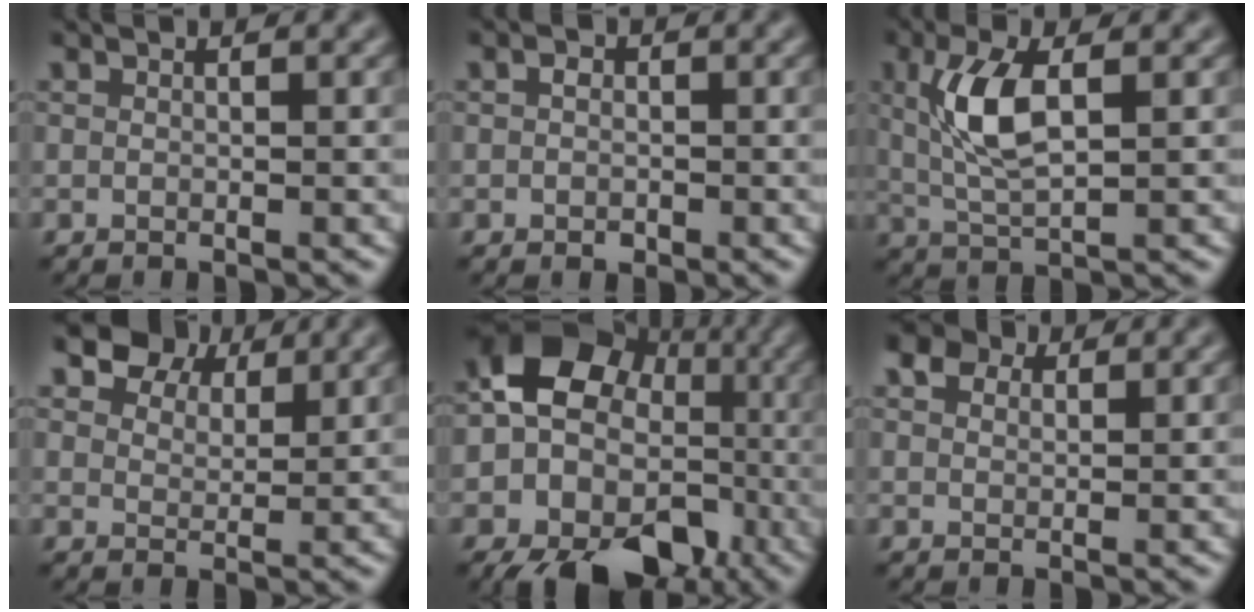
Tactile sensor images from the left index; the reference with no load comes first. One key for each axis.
{"total": 1.2, "fx": -0.2, "fy": 1.0, "fz": 0.6, "tx": -0.009, "ty": -0.003, "tz": -0.005}
{"total": 5.3, "fx": 1.0, "fy": 2.0, "fz": 4.8, "tx": -0.101, "ty": 0.008, "tz": 0.019}
{"total": 5.1, "fx": 4.0, "fy": 2.6, "fz": 1.8, "tx": -0.042, "ty": 0.003, "tz": 0.070}
{"total": 14.3, "fx": -2.8, "fy": 12.2, "fz": 6.9, "tx": -0.103, "ty": -0.008, "tz": -0.073}
{"total": 2.8, "fx": 1.8, "fy": 1.8, "fz": 1.3, "tx": -0.030, "ty": 0.008, "tz": 0.022}